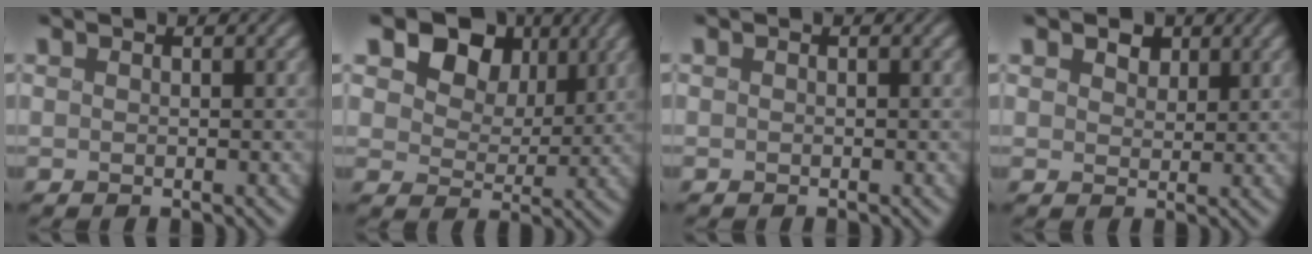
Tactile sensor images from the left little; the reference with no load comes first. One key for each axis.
{"total": 8.0, "fx": 3.4, "fy": 5.7, "fz": 4.4, "tx": -0.090, "ty": 0.004, "tz": 0.047}
{"total": 0.0}
{"total": 3.1, "fx": 1.6, "fy": 2.0, "fz": 1.6, "tx": -0.049, "ty": 0.004, "tz": 0.017}